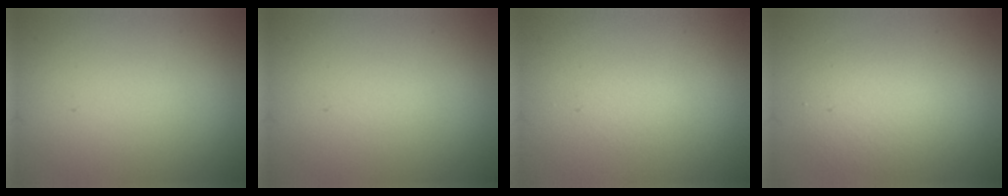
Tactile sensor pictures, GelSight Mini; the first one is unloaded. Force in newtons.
{"total": 0.0}
{"total": 0.6, "press": 0.6, "slide": 0.0}
{"total": 3.3, "press": 3.3, "slide": 0.2}